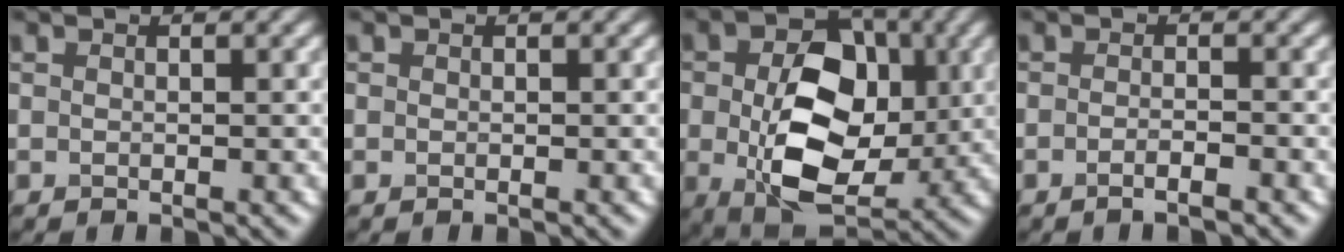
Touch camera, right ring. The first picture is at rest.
{"total": 0.0}
{"total": 11.4, "force": [-0.4, 7.6, 8.6], "torque": [-0.144, -0.012, 0.000]}
{"total": 1.5, "force": [-0.9, 0.3, 1.2], "torque": [-0.016, -0.001, -0.019]}